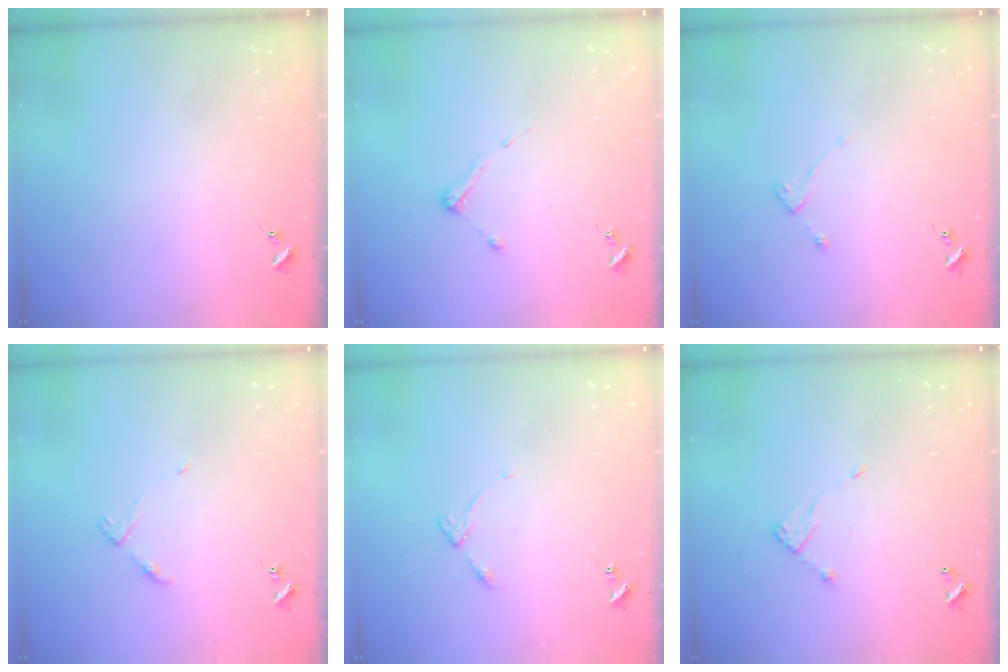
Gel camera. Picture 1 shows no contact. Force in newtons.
{"total": 3.4, "press": 3.4, "slide": 0.4}
{"total": 2.2, "press": 2.1, "slide": 0.4}
{"total": 4.4, "press": 4.3, "slide": 0.5}
{"total": 4.9, "press": 4.9, "slide": 0.6}
{"total": 4.3, "press": 4.3, "slide": 0.2}